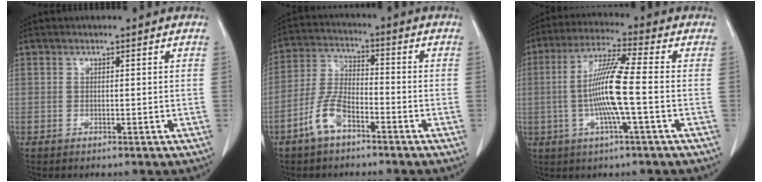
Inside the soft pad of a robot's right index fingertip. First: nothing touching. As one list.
[{"total": 7.0, "force": [-4.1, 2.9, 4.9], "torque": [-0.113, 0.008, -0.082]}, {"total": 10.5, "force": [-1.1, -0.3, 10.5], "torque": [-0.203, 0.002, -0.027]}]